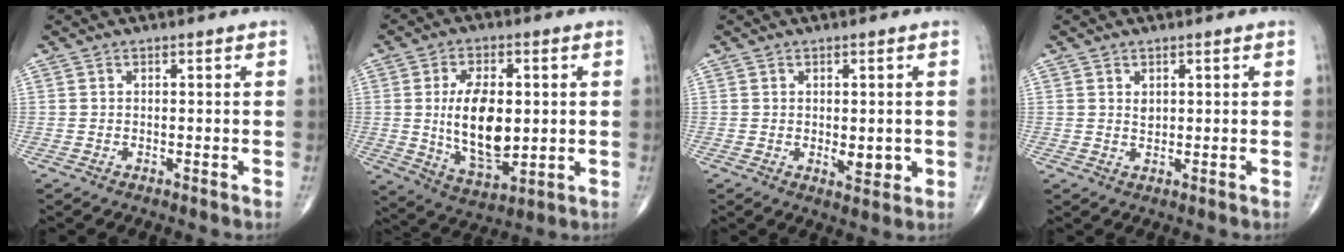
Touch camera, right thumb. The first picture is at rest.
{"total": 14.6, "force": [0.6, 7.7, 12.4], "torque": [-0.200, -0.013, 0.020]}
{"total": 4.4, "force": [-0.4, 2.3, 3.8], "torque": [-0.036, -0.008, 0.001]}
{"total": 1.4, "force": [0.6, 0.9, 0.8], "torque": [-0.007, -0.007, 0.013]}